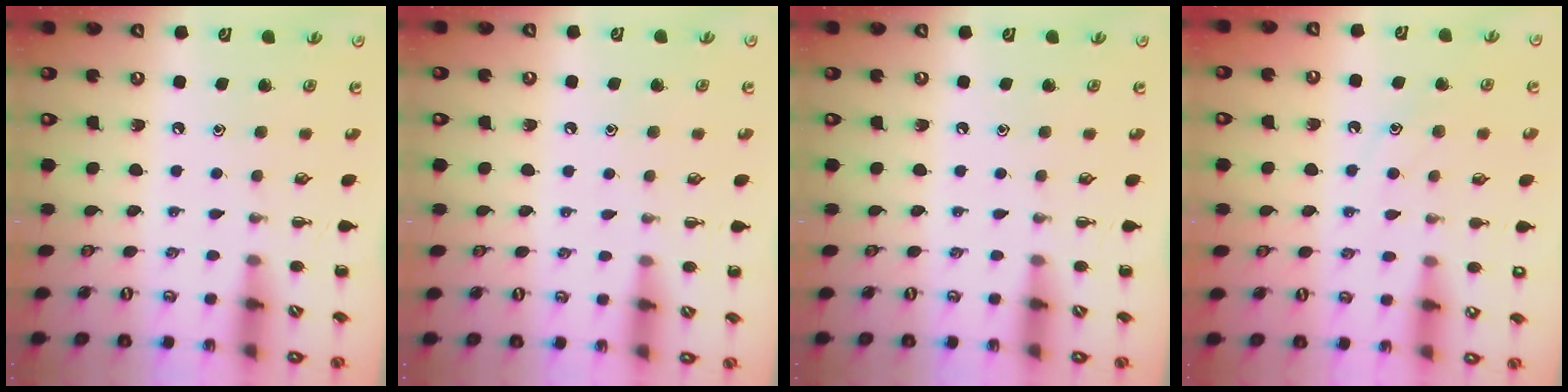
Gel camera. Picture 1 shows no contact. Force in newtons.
{"total": 3.3, "press": 3.1, "slide": 1.1}
{"total": 0.0}
{"total": 10.0, "press": 9.9, "slide": 1.4}